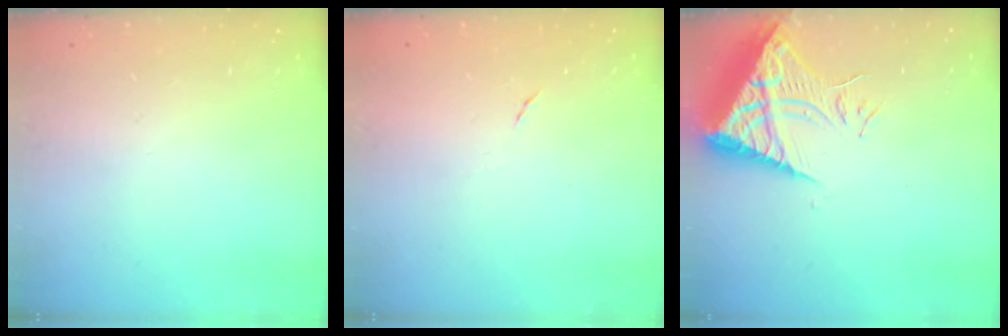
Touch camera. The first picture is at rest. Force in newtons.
{"total": 3.9, "press": 3.5, "slide": 1.6}
{"total": 10.3, "press": 10.2, "slide": 1.1}